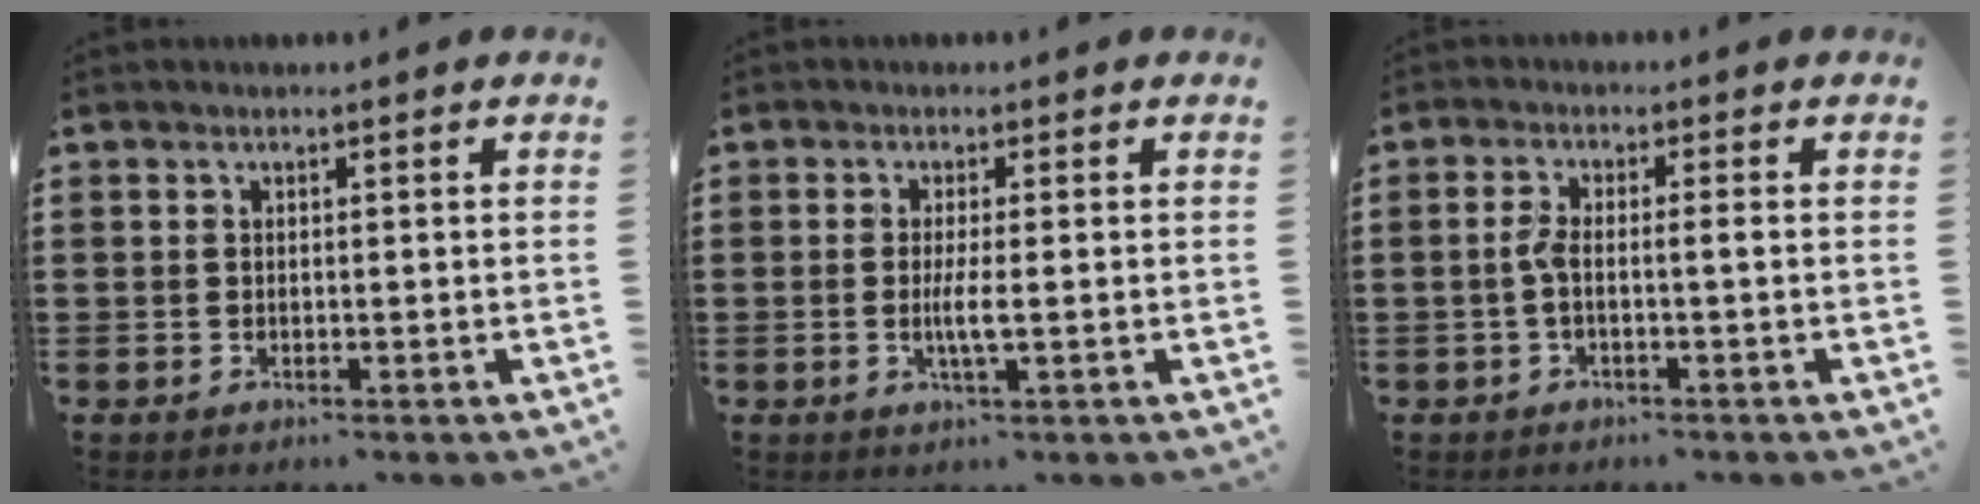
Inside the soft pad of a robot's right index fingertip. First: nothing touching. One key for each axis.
{"total": 3.1, "fx": -0.4, "fy": 0.1, "fz": 3.0, "tx": -0.061, "ty": -0.009, "tz": -0.011}
{"total": 3.0, "fx": -0.6, "fy": 0.3, "fz": 2.9, "tx": -0.069, "ty": -0.005, "tz": -0.019}